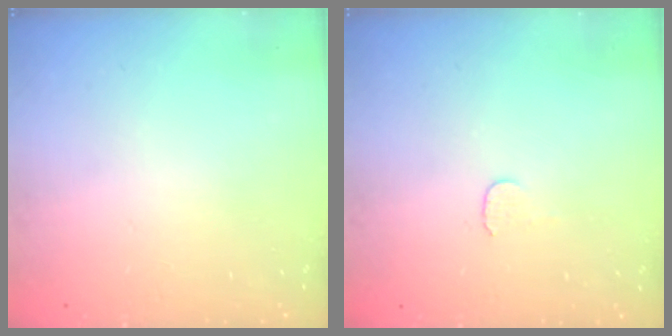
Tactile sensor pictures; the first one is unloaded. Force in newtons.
{"total": 3.9, "press": 3.9, "slide": 0.3}